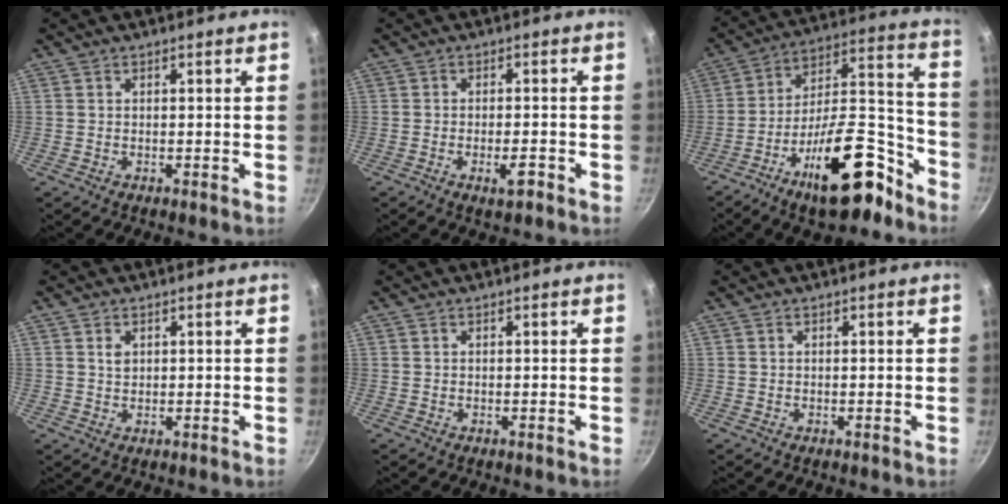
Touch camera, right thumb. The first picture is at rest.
{"total": 3.4, "force": [-1.7, 1.2, 2.7], "torque": [-0.036, 0.010, -0.027]}
{"total": 21.8, "force": [-13.1, 8.7, 15.1], "torque": [-0.184, 0.112, -0.207]}
{"total": 1.7, "force": [0.7, 1.3, 1.0], "torque": [-0.013, -0.001, 0.012]}
{"total": 0.0}
{"total": 0.0}